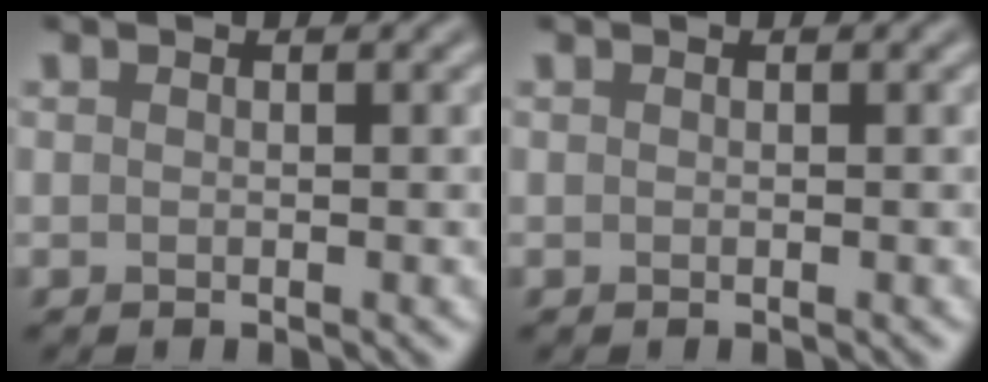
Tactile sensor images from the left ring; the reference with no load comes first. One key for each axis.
{"total": 0.0}